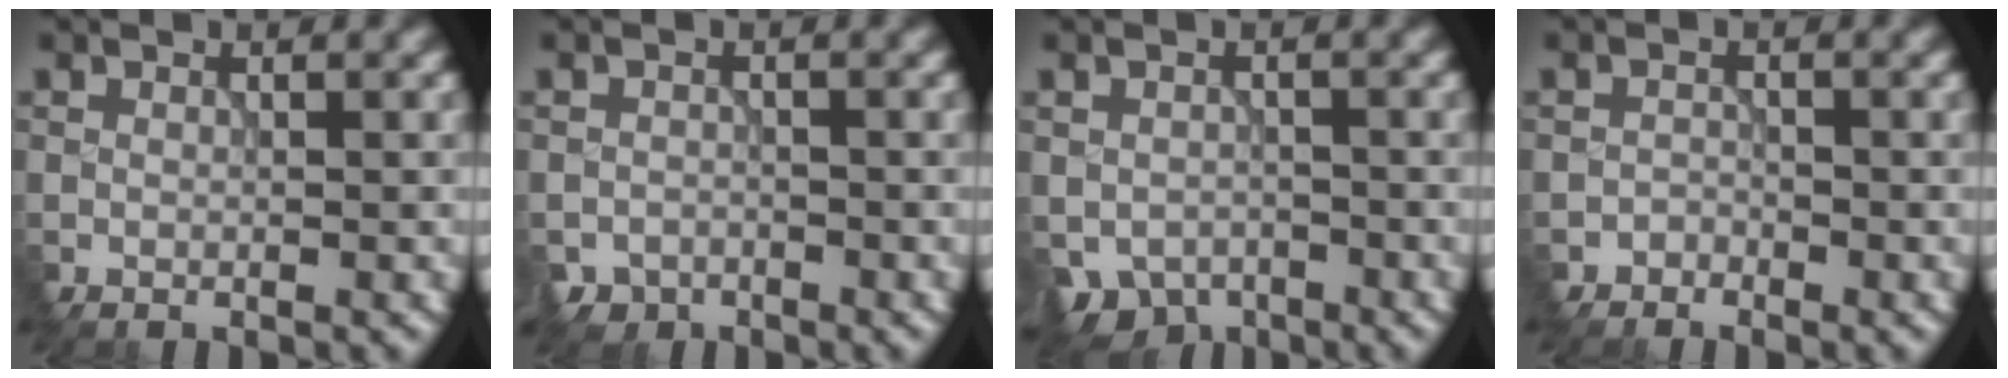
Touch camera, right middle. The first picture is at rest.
{"total": 1.9, "force": [-1.5, 0.9, -0.8], "torque": [0.020, -0.007, -0.031]}
{"total": 3.8, "force": [-1.9, 3.0, 1.3], "torque": [-0.025, -0.020, -0.024]}
{"total": 1.6, "force": [-1.4, 0.4, -0.8], "torque": [0.019, 0.000, -0.033]}